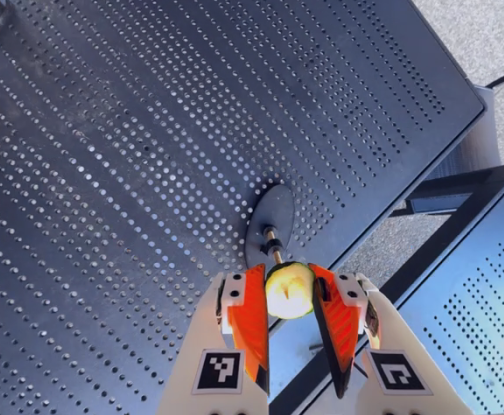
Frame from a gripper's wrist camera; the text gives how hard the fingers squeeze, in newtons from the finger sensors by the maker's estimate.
{"total": 8.7, "left": 8.6, "right": 8.8}